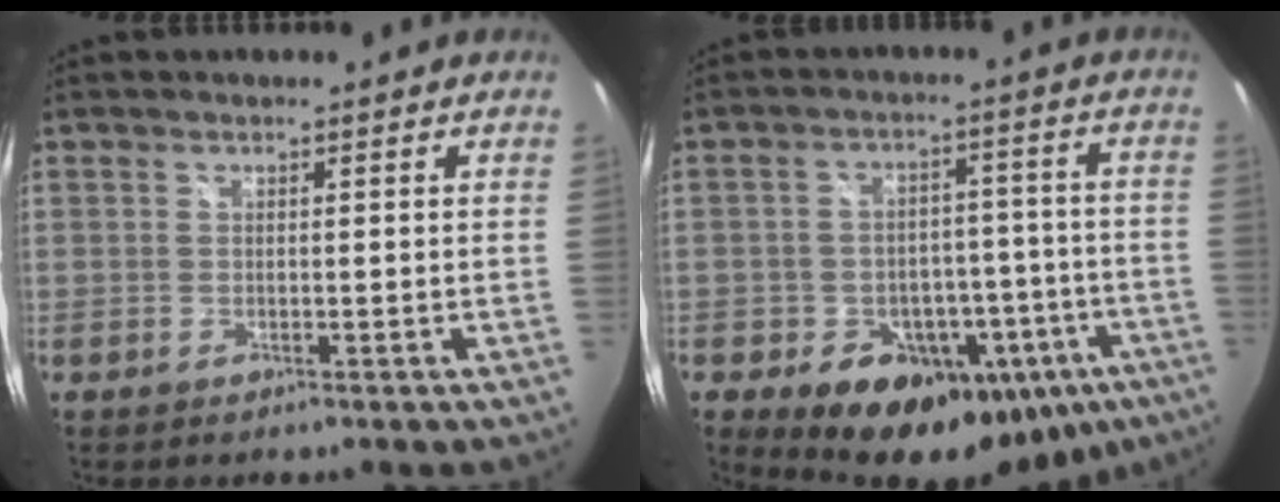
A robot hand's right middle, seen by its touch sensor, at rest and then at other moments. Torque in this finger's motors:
{"motor_torque": [0.10, -0.16, 0.24, 0.05]}